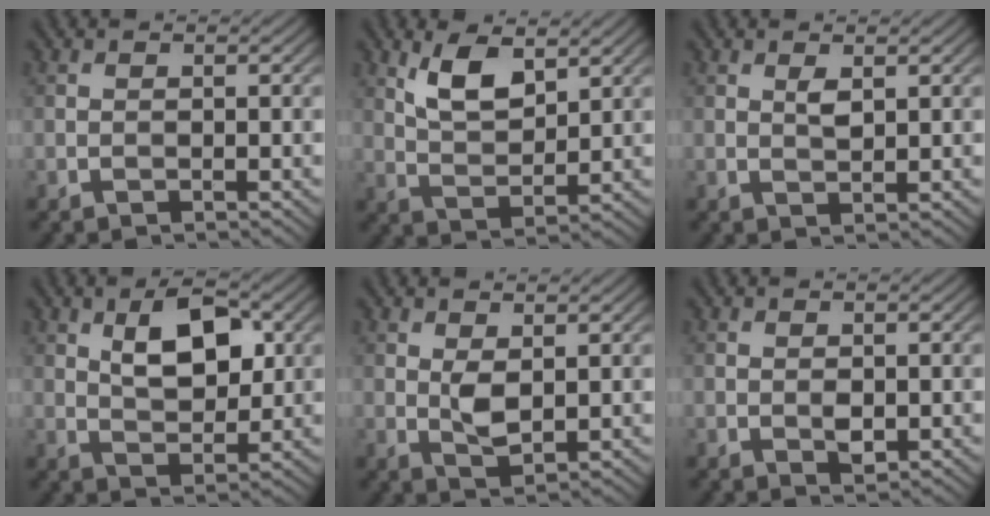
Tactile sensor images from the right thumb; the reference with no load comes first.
{"total": 6.0, "force": [3.3, 2.6, 4.3], "torque": [-0.092, -0.005, 0.067]}
{"total": 1.6, "force": [0.8, 0.6, 1.3], "torque": [-0.030, -0.004, 0.017]}
{"total": 7.2, "force": [2.4, 3.7, 5.7], "torque": [-0.096, 0.004, 0.040]}
{"total": 2.8, "force": [0.8, 1.4, 2.3], "torque": [-0.051, -0.006, 0.019]}
{"total": 1.3, "force": [-0.1, 0.8, 1.0], "torque": [-0.019, -0.002, 0.000]}